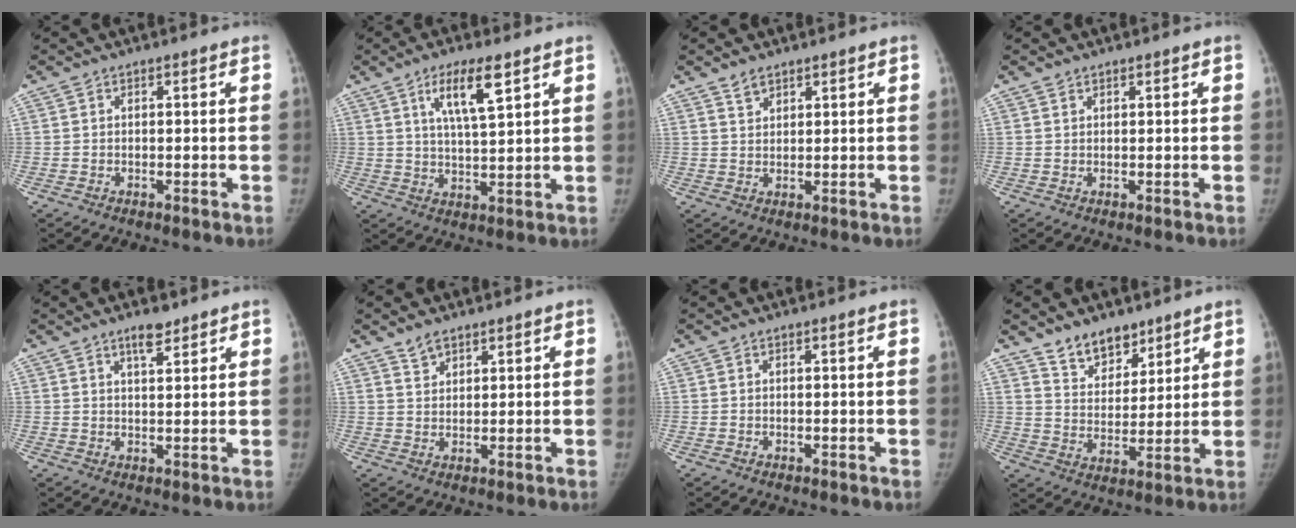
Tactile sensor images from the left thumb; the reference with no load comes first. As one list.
[{"total": 8.6, "force": [4.5, 2.0, 7.0], "torque": [-0.122, -0.026, 0.085]}, {"total": 2.7, "force": [2.1, 1.5, 0.8], "torque": [-0.003, -0.013, 0.039]}, {"total": 0.9, "force": [0.7, 0.5, 0.1], "torque": [0.007, -0.005, 0.010]}, {"total": 3.9, "force": [2.9, 1.2, 2.3], "torque": [-0.029, -0.020, 0.047]}, {"total": 3.3, "force": [2.6, 1.8, 0.9], "torque": [-0.003, -0.016, 0.049]}, {"total": 0.0}, {"total": 9.2, "force": [7.1, 5.1, 3.0], "torque": [-0.014, -0.052, 0.129]}]